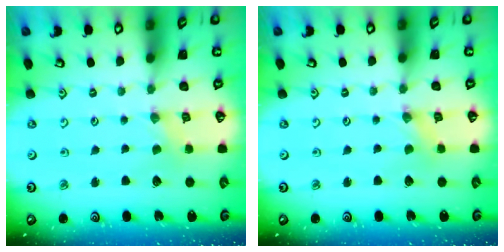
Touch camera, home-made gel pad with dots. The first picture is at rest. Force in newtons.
{"total": 0.0}